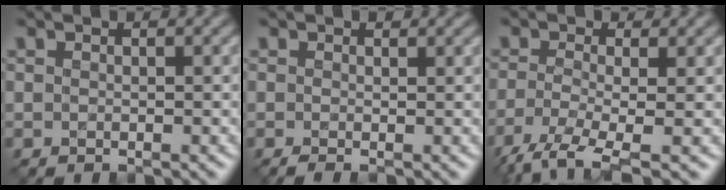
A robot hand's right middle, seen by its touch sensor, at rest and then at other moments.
{"total": 0.6, "force": [0.1, 0.2, 0.6], "torque": [-0.012, 0.001, -0.002]}
{"total": 4.4, "force": [-2.5, 1.2, 3.4], "torque": [-0.078, -0.007, -0.058]}